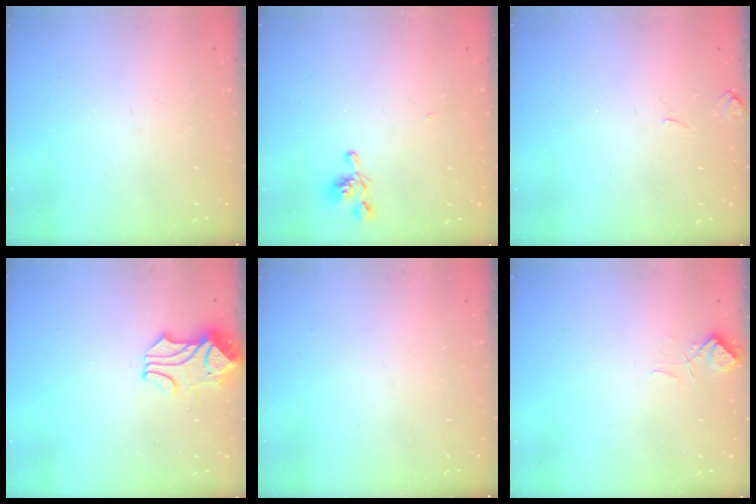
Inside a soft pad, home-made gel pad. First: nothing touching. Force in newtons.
{"total": 5.9, "press": 5.9, "slide": 0.2}
{"total": 3.4, "press": 3.4, "slide": 0.5}
{"total": 1.8, "press": 1.7, "slide": 0.7}
{"total": 0.0}
{"total": 1.0, "press": 0.6, "slide": 0.8}